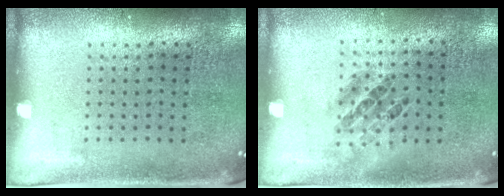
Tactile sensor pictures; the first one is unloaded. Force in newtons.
{"total": 0.9, "press": 0.6, "slide": 0.7}